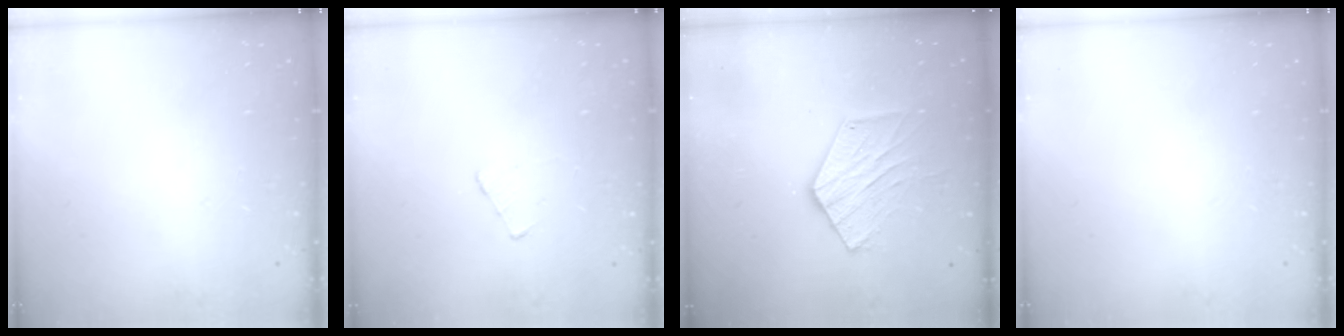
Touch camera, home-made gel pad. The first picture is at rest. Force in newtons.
{"total": 2.5, "press": 2.5, "slide": 0.3}
{"total": 10.5, "press": 10.5, "slide": 0.4}
{"total": 0.0}